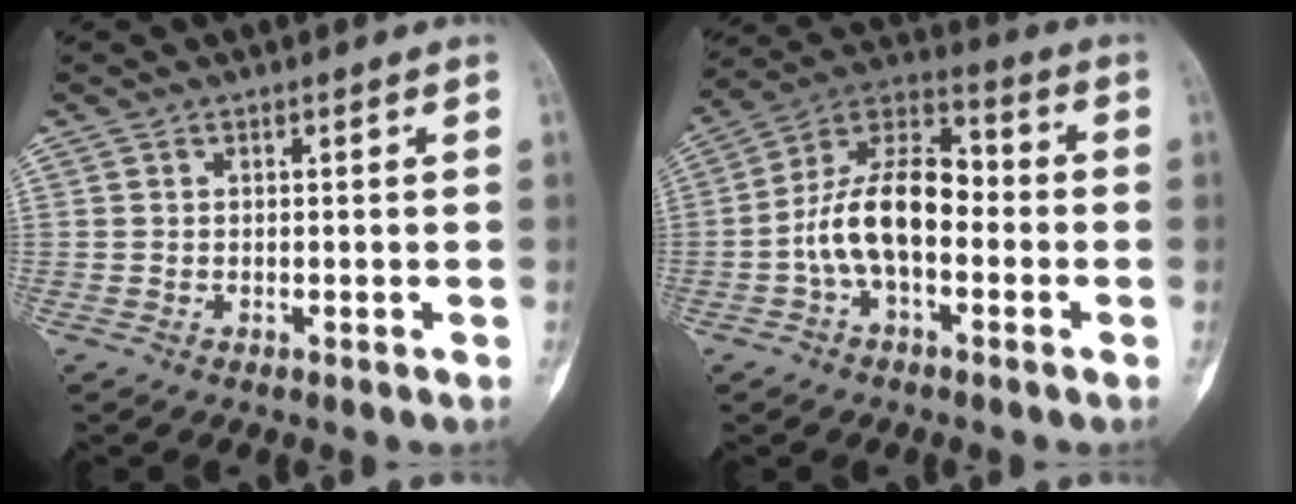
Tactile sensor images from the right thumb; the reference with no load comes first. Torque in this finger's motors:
{"motor_torque": [1.14, 1.06, 1.49, -0.30, 0.14]}